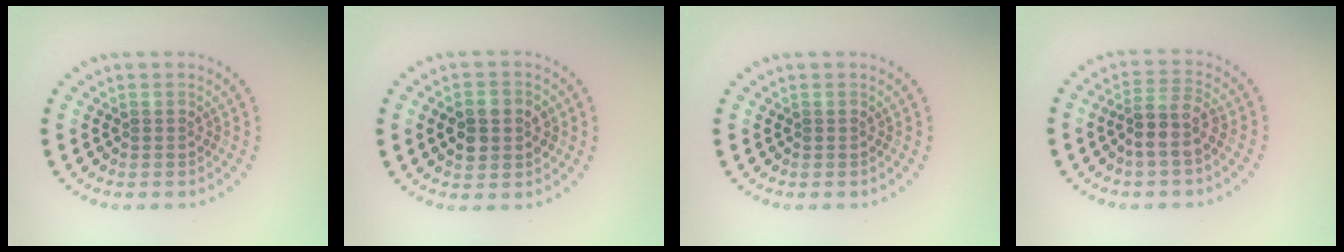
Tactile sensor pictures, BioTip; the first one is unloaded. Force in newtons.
{"total": 3.2, "press": 3.2, "slide": 0.3}
{"total": 0.0}
{"total": 2.9, "press": 2.4, "slide": 1.6}